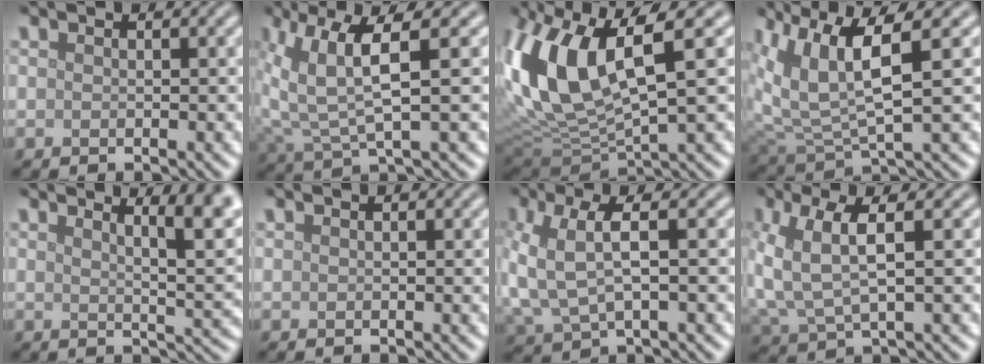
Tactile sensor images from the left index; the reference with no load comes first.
{"total": 6.0, "force": [2.3, 1.3, 5.4], "torque": [-0.122, 0.007, 0.049]}
{"total": 11.7, "force": [3.0, 5.2, 10.1], "torque": [-0.240, -0.002, 0.066]}
{"total": 6.9, "force": [3.1, 1.9, 5.9], "torque": [-0.133, 0.000, 0.063]}
{"total": 6.7, "force": [3.6, 1.7, 5.4], "torque": [-0.043, 0.014, 0.046]}
{"total": 0.0}
{"total": 5.5, "force": [0.4, 2.3, 5.0], "torque": [-0.131, 0.001, 0.010]}
{"total": 5.5, "force": [1.0, 2.1, 4.9], "torque": [-0.126, 0.002, 0.024]}